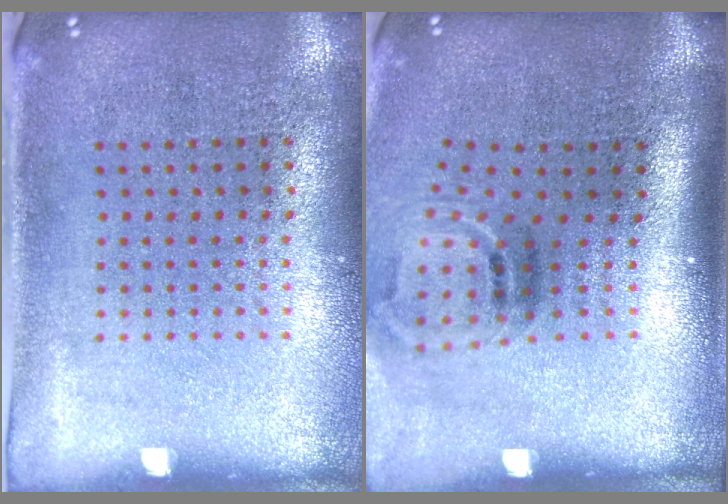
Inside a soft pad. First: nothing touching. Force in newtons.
{"total": 2.0, "press": 1.2, "slide": 1.6}